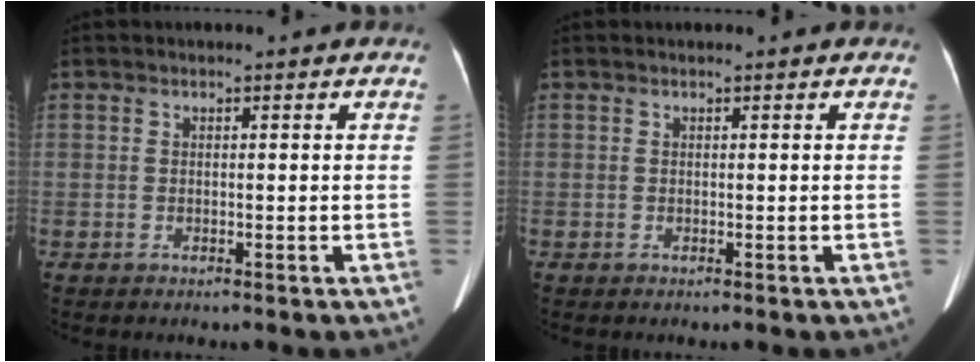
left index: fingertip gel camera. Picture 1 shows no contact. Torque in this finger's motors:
{"motor_torque": [0.01, 0.02, -0.10, -0.05]}